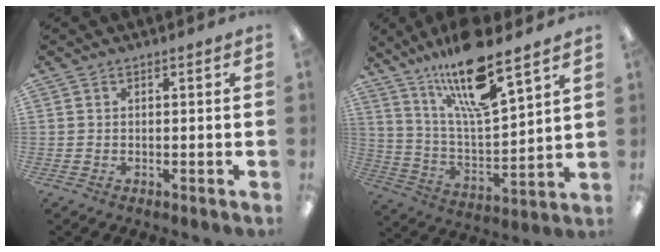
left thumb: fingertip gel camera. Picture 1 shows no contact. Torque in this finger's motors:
{"motor_torque": [0.41, 0.31, 1.31, -1.46, 0.17]}